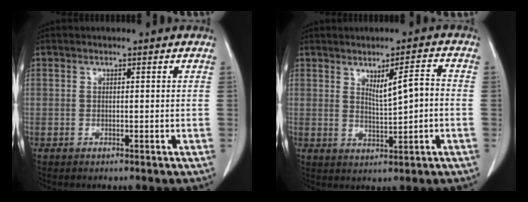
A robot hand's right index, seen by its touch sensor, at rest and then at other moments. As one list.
[{"total": 4.8, "force": [0.4, 0.8, 4.8], "torque": [-0.077, 0.006, 0.012]}]